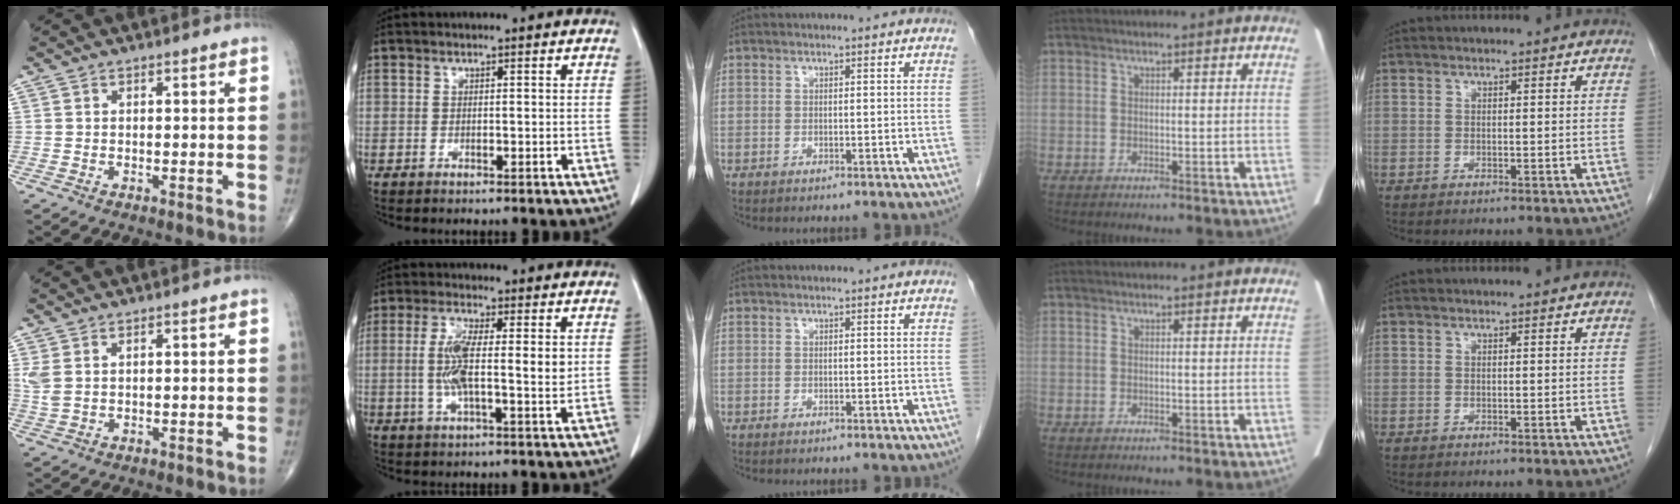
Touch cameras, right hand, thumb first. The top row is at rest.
{"thumb": {"total": 3.1, "force": [1.1, 1.7, 2.3], "torque": [-0.064, 0.005, 0.031]}, "index": {"total": 8.8, "force": [0.9, 2.1, 8.5], "torque": [-0.159, 0.007, 0.016]}}